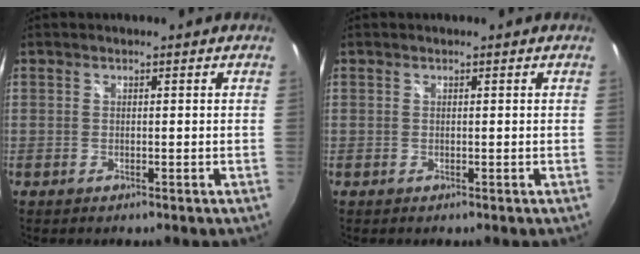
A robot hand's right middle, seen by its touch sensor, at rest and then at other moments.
{"total": 0.0}